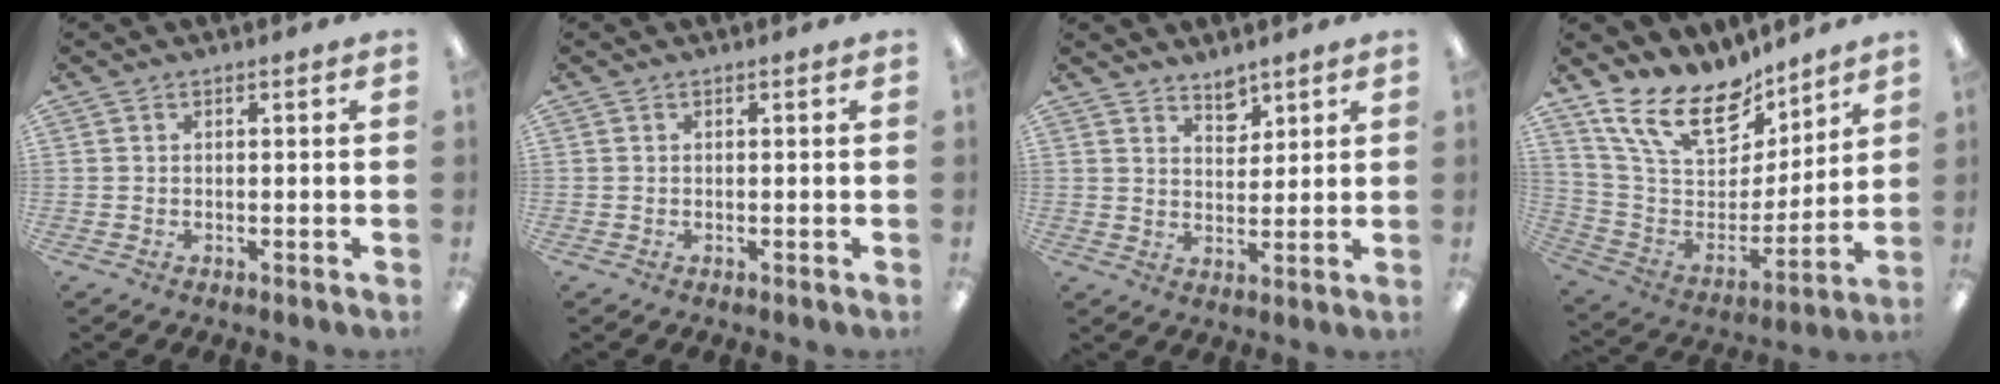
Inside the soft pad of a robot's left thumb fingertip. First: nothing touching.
{"total": 0.0}
{"total": 4.6, "force": [4.0, 2.0, 0.9], "torque": [0.006, -0.031, 0.070]}
{"total": 19.5, "force": [14.5, 9.2, 9.2], "torque": [-0.189, -0.090, 0.266]}